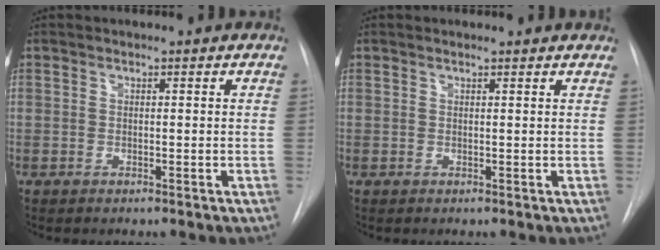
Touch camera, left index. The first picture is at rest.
{"total": 2.6, "force": [2.5, 0.3, 0.6], "torque": [-0.015, 0.013, 0.022]}